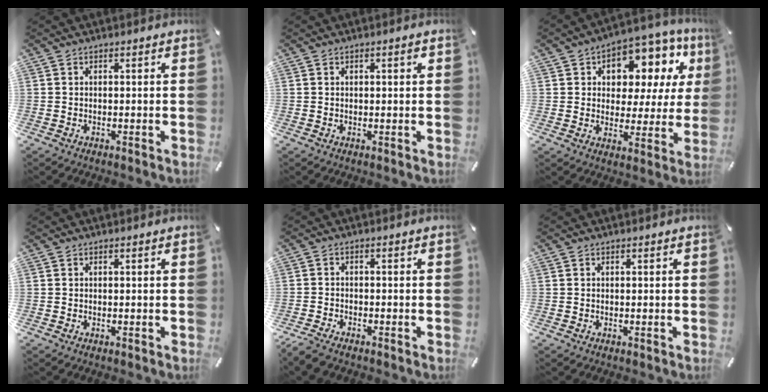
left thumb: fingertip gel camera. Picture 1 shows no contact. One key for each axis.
{"total": 0.8, "fx": 0.4, "fy": 0.4, "fz": 0.6, "tx": -0.013, "ty": 0.004, "tz": 0.006}
{"total": 11.0, "fx": 5.5, "fy": 7.7, "fz": 5.7, "tx": -0.079, "ty": -0.045, "tz": 0.096}
{"total": 0.0}
{"total": 2.8, "fx": -2.5, "fy": 0.7, "fz": 1.0, "tx": -0.036, "ty": 0.005, "tz": -0.054}
{"total": 0.0}